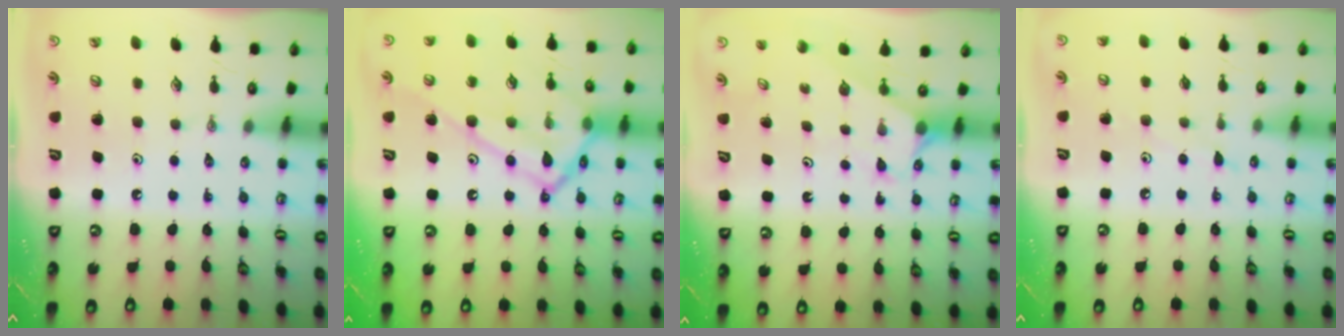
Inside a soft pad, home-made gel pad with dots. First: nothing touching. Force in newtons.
{"total": 19.2, "press": 19.1, "slide": 1.3}
{"total": 2.3, "press": 2.3, "slide": 0.2}
{"total": 5.4, "press": 5.4, "slide": 0.6}